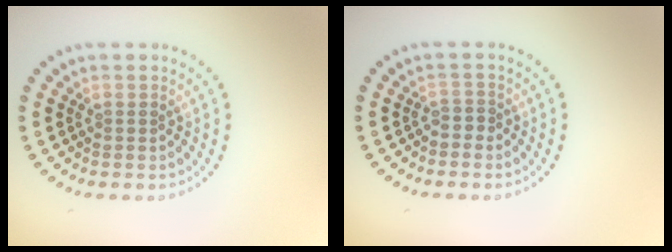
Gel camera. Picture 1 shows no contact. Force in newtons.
{"total": 0.9, "press": 0.5, "slide": 0.8}